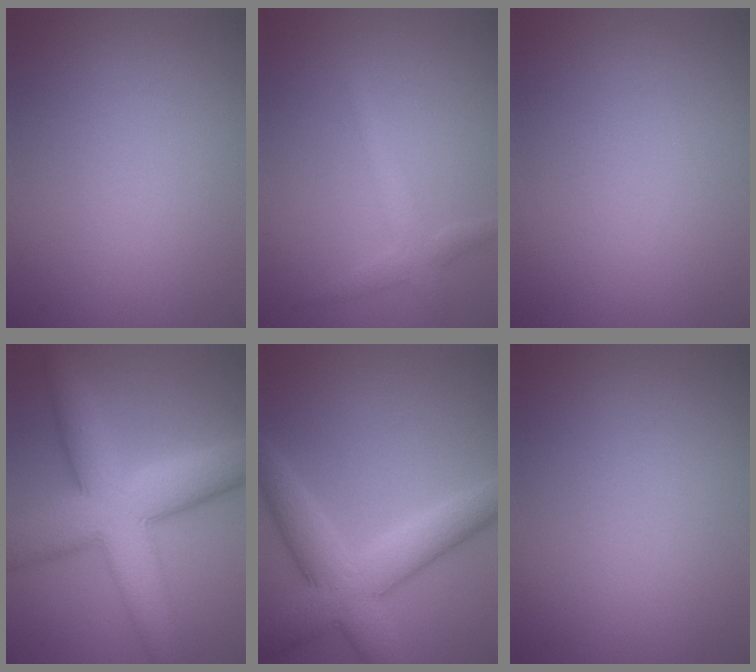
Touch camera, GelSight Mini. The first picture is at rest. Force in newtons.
{"total": 2.2, "press": 2.2, "slide": 0.1}
{"total": 0.0}
{"total": 10.2, "press": 10.2, "slide": 0.2}
{"total": 6.9, "press": 6.9, "slide": 0.3}
{"total": 0.0}